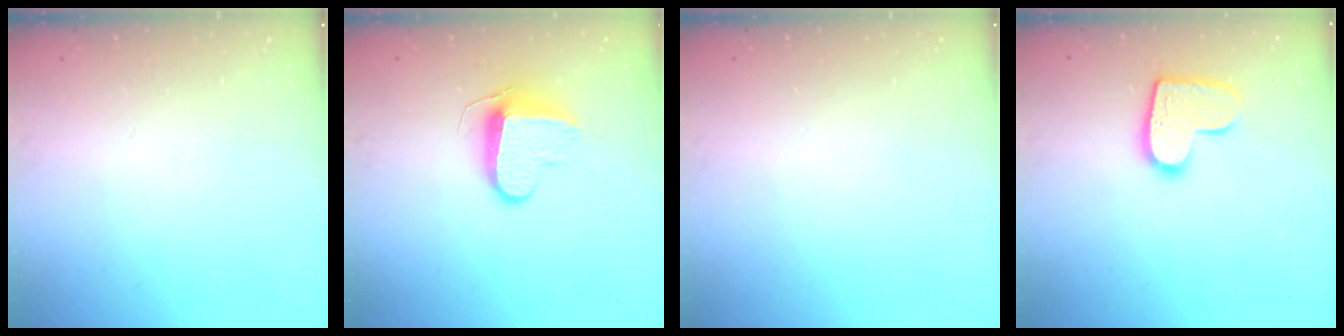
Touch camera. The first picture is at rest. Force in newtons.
{"total": 9.4, "press": 9.4, "slide": 0.2}
{"total": 0.0}
{"total": 12.7, "press": 12.6, "slide": 0.8}